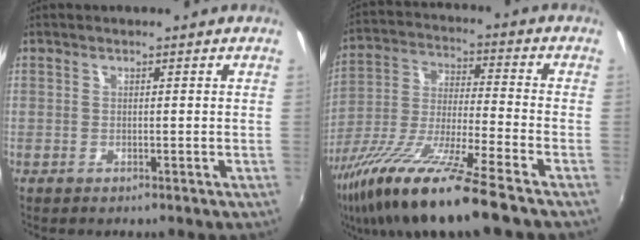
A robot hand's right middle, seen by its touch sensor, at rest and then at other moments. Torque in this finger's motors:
{"motor_torque": [1.26, -0.88, 0.43, 0.21]}